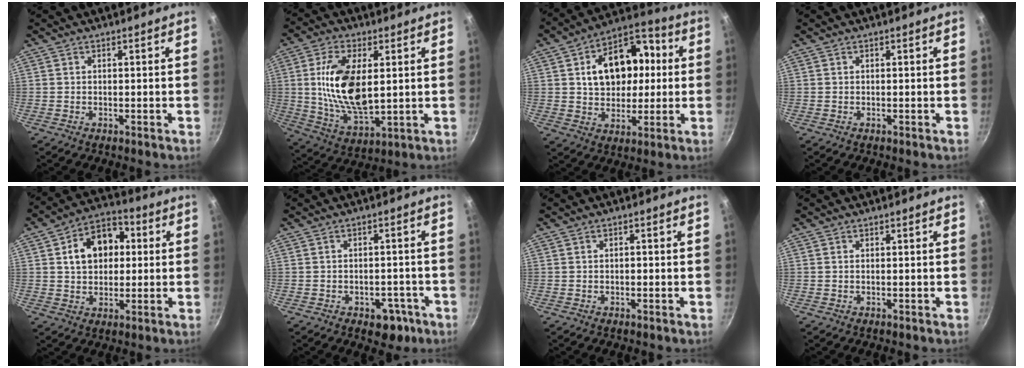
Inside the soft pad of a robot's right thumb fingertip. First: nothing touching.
{"total": 16.1, "force": [2.1, 7.8, 13.9], "torque": [-0.260, -0.018, 0.048]}
{"total": 16.8, "force": [2.9, 11.3, 12.1], "torque": [-0.145, 0.021, 0.043]}
{"total": 0.0}
{"total": 12.3, "force": [2.4, 8.7, 8.4], "torque": [-0.104, 0.012, 0.031]}
{"total": 5.0, "force": [-2.6, 3.3, 2.8], "torque": [-0.013, 0.020, -0.029]}
{"total": 0.9, "force": [0.0, 0.5, 0.7], "torque": [-0.010, 0.005, 0.001]}
{"total": 0.0}